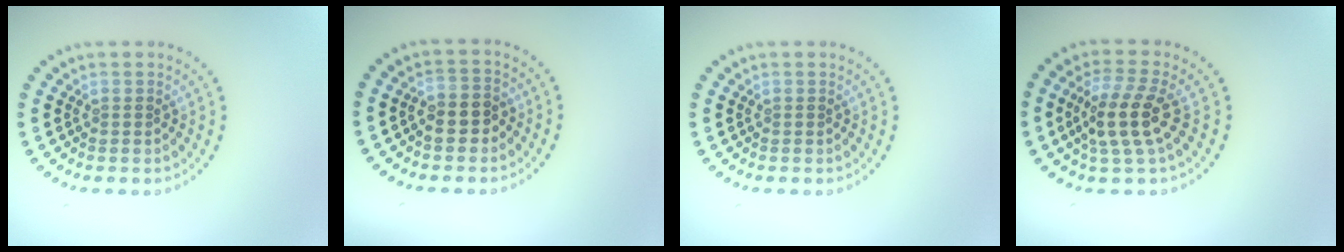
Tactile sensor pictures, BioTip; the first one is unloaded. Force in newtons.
{"total": 2.0, "press": 1.9, "slide": 0.6}
{"total": 0.0}
{"total": 4.2, "press": 3.7, "slide": 2.0}